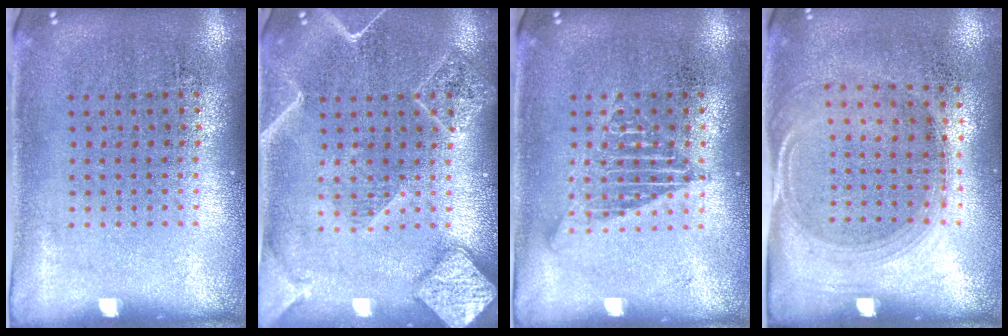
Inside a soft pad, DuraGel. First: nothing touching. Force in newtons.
{"total": 2.1, "press": 2.1, "slide": 0.2}
{"total": 1.9, "press": 1.9, "slide": 0.2}
{"total": 1.5, "press": 1.3, "slide": 0.7}